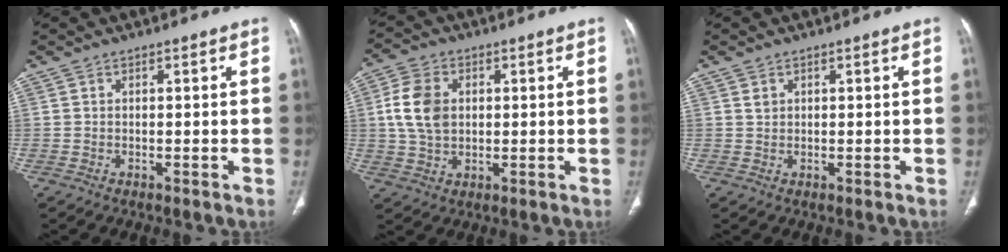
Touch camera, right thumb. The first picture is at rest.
{"total": 8.8, "force": [1.3, 6.3, 6.0], "torque": [-0.109, 0.003, 0.029]}
{"total": 1.0, "force": [0.6, 0.7, 0.4], "torque": [0.003, -0.003, 0.013]}